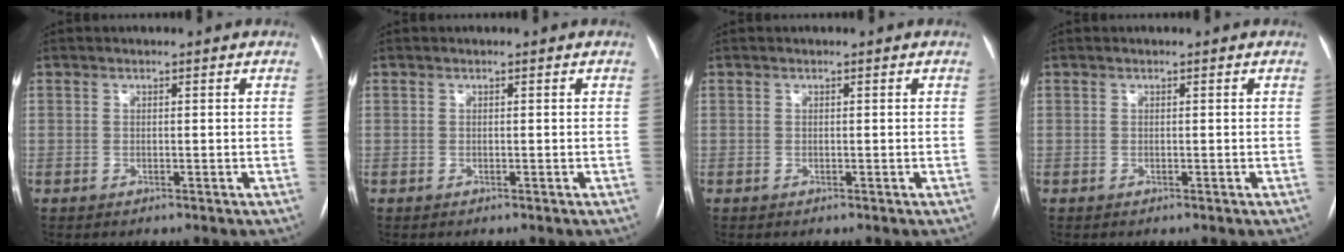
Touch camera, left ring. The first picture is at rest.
{"total": 0.0}
{"total": 0.0}
{"total": 0.0}